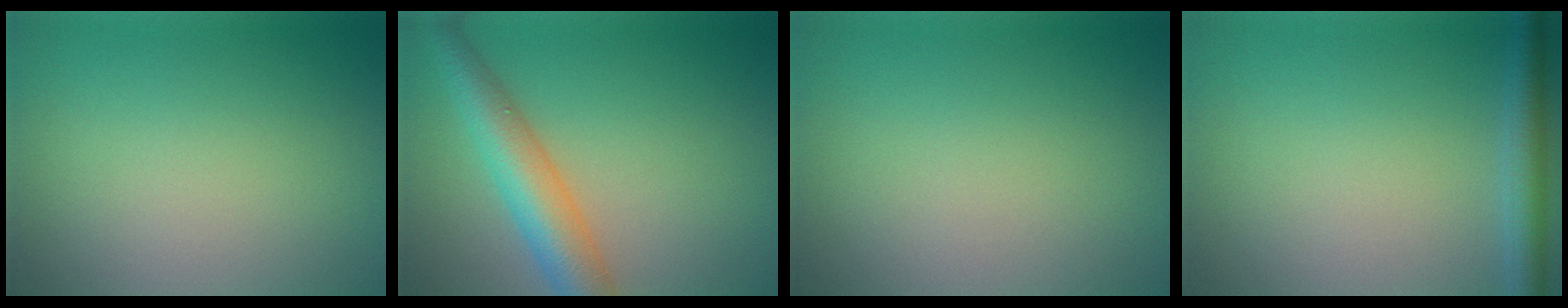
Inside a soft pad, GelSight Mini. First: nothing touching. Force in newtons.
{"total": 6.4, "press": 6.4, "slide": 0.2}
{"total": 0.0}
{"total": 2.8, "press": 2.8, "slide": 0.2}